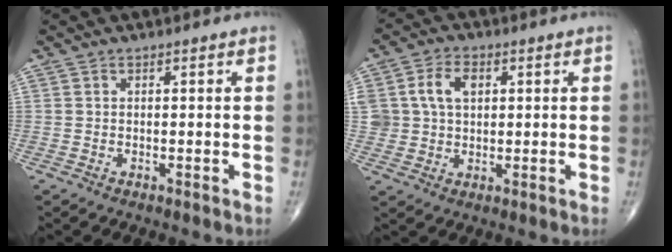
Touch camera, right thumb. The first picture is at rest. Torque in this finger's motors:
{"motor_torque": [0.97, 1.14, 0.94, 0.26, 0.01]}